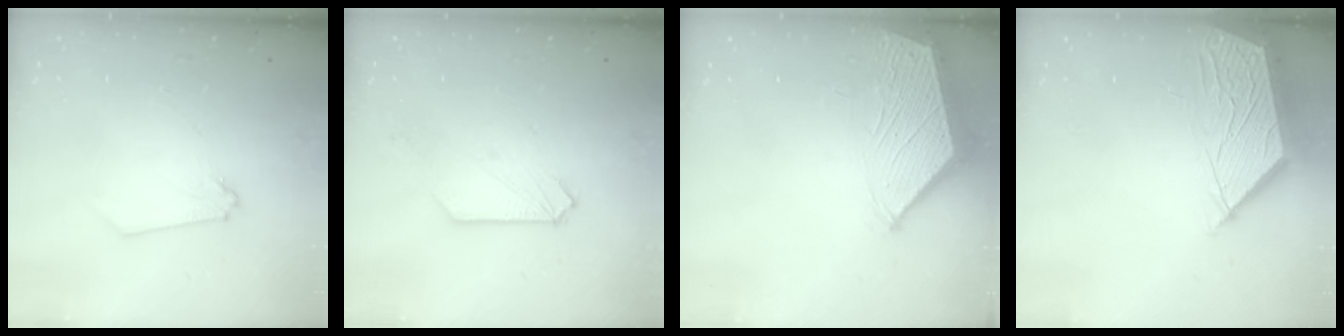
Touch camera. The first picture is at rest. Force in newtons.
{"total": 1.1, "press": 1.1, "slide": 0.1}
{"total": 3.3, "press": 3.3, "slide": 0.5}
{"total": 5.4, "press": 5.4, "slide": 0.7}